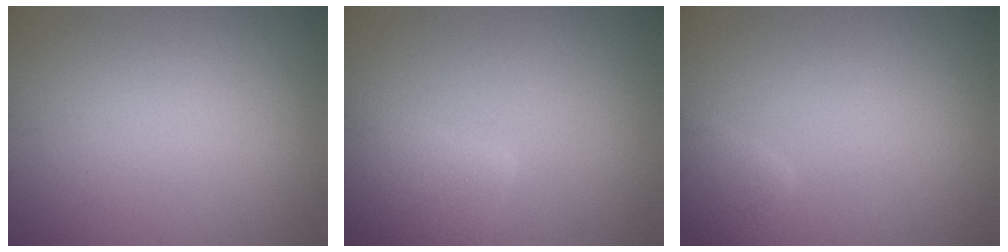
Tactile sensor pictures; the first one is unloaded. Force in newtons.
{"total": 5.2, "press": 5.2, "slide": 0.3}
{"total": 1.5, "press": 1.5, "slide": 0.1}